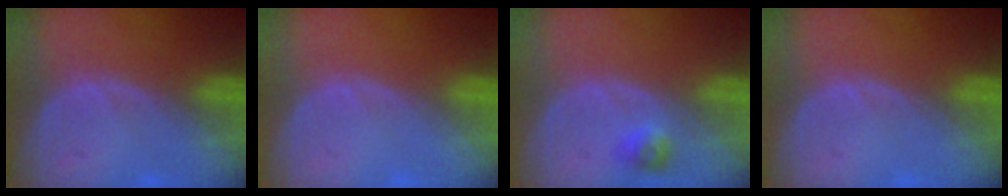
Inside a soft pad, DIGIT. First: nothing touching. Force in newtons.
{"total": 0.0}
{"total": 2.2, "press": 2.2, "slide": 0.2}
{"total": 0.0}